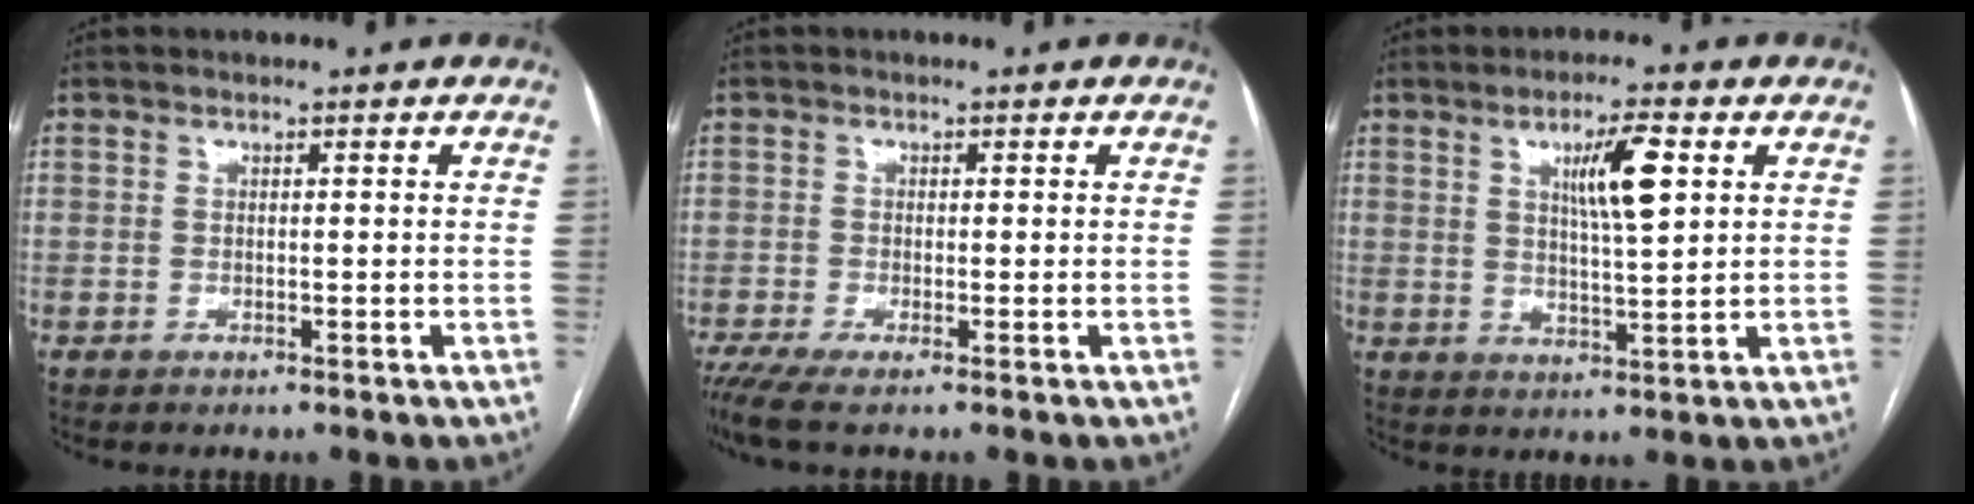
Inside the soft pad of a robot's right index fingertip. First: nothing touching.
{"total": 4.1, "force": [-2.7, 0.3, 3.0], "torque": [-0.060, -0.011, -0.055]}
{"total": 7.4, "force": [2.7, 0.8, 6.9], "torque": [-0.119, 0.002, 0.046]}